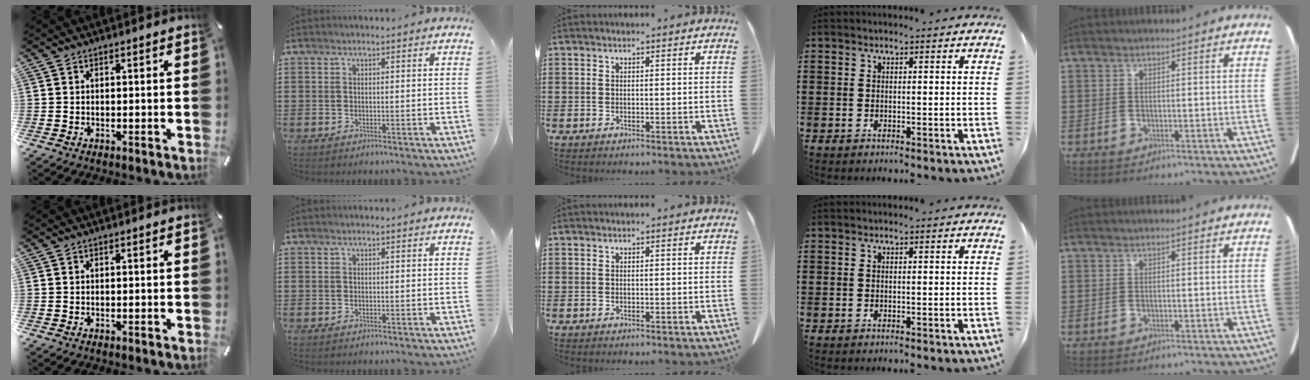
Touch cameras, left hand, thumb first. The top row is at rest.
{}